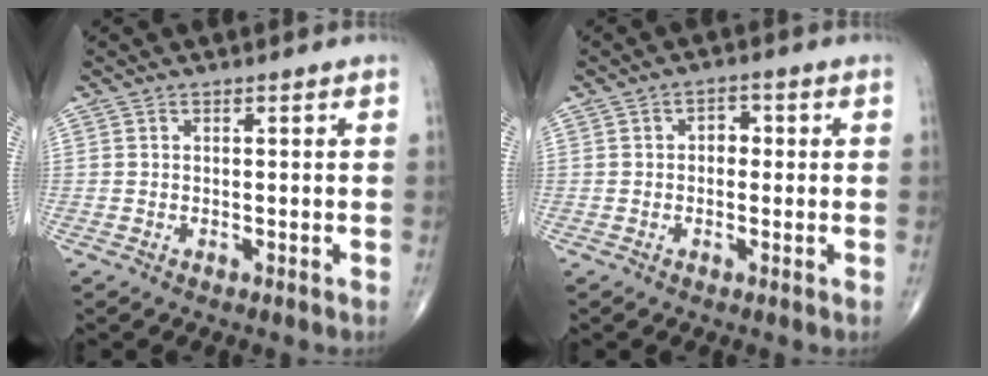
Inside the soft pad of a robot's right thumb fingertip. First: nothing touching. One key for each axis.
{"total": 2.8, "fx": 0.2, "fy": 2.0, "fz": 1.9, "tx": -0.013, "ty": 0.010, "tz": -0.002}